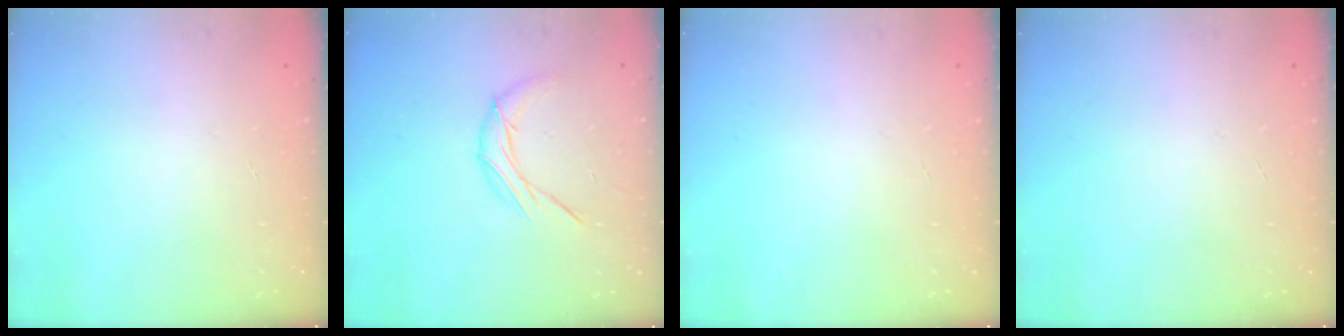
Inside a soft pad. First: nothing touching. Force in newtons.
{"total": 7.9, "press": 7.9, "slide": 0.4}
{"total": 0.9, "press": 0.8, "slide": 0.2}
{"total": 0.0}